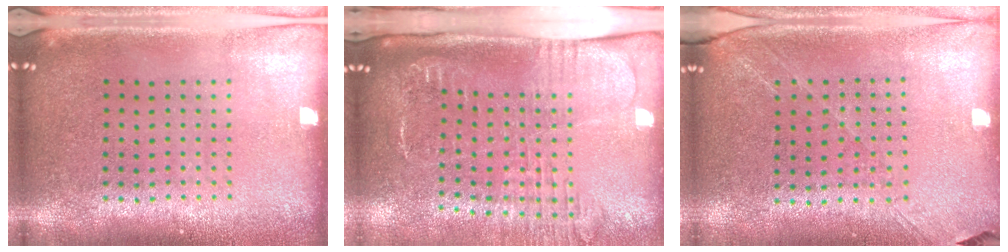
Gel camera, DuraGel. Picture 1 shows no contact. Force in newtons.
{"total": 2.7, "press": 2.1, "slide": 1.7}
{"total": 1.4, "press": 1.3, "slide": 0.6}